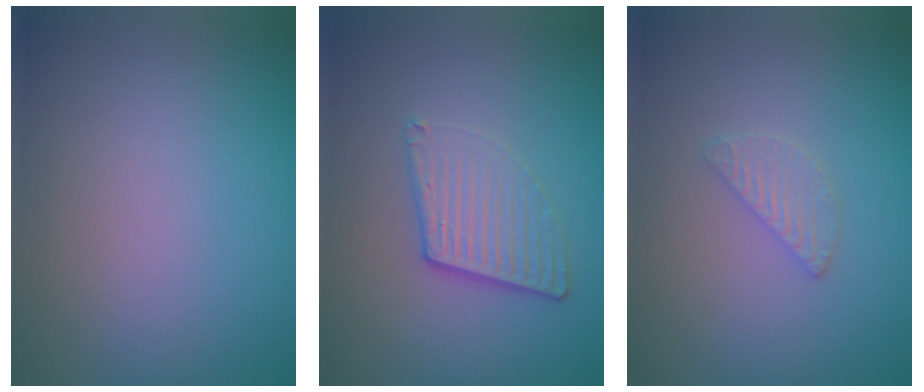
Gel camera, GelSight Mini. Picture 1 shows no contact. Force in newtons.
{"total": 4.1, "press": 2.7, "slide": 3.1}
{"total": 1.5, "press": 1.5, "slide": 0.2}